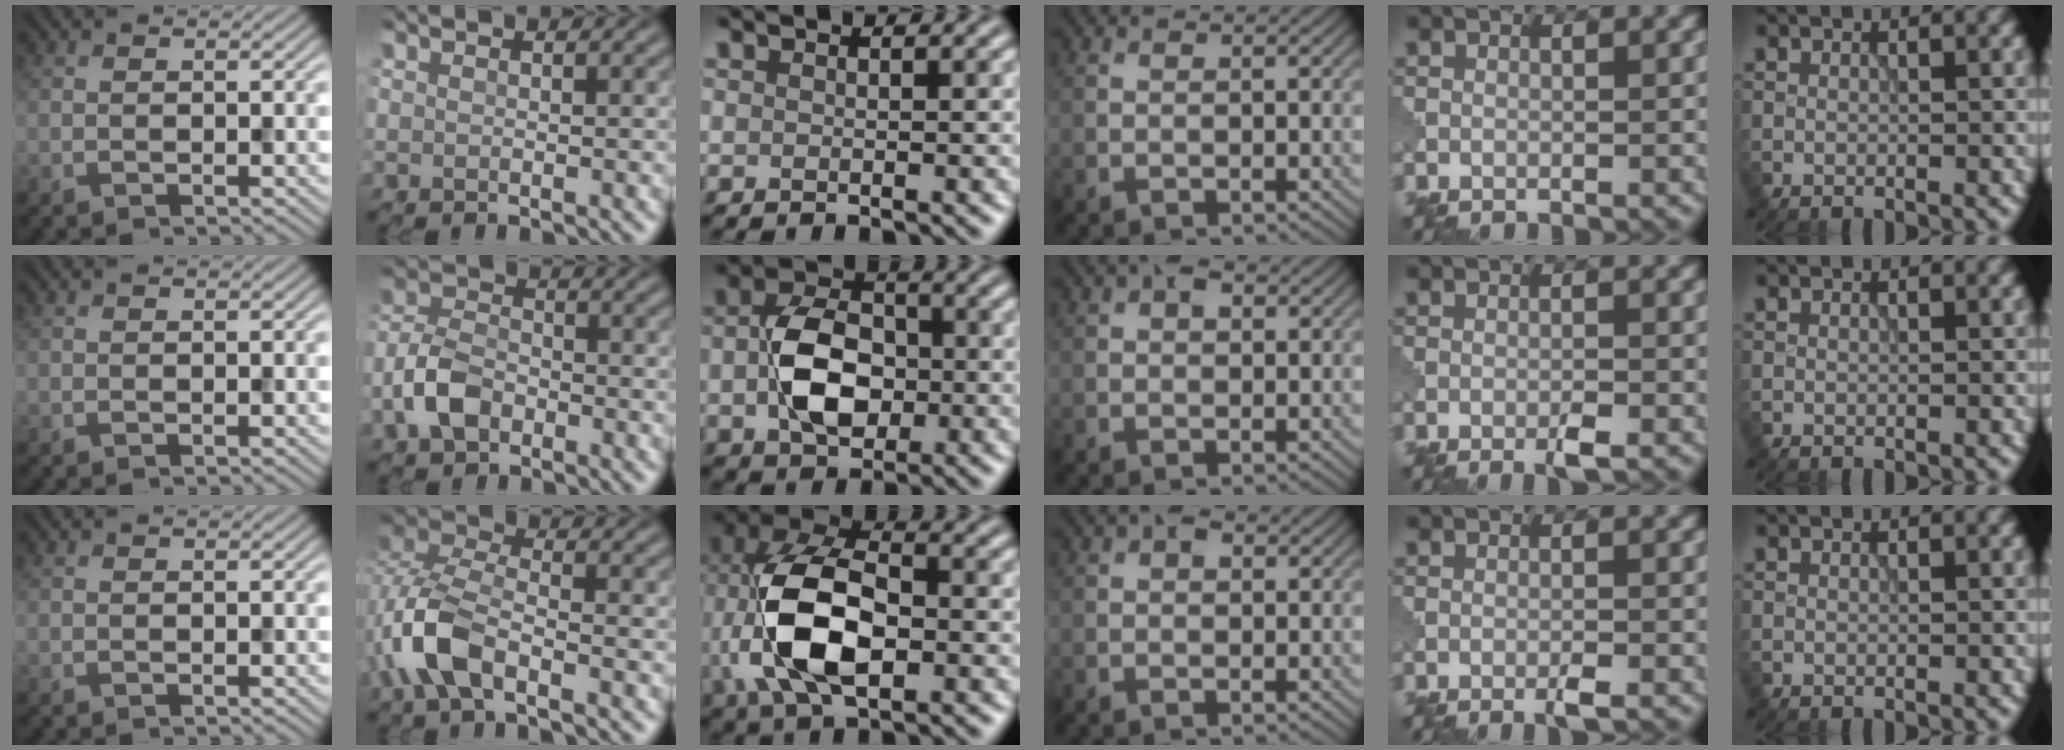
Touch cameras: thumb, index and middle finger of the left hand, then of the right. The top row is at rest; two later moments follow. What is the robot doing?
{"motion": "assemble", "object": "puzzle pieces"}